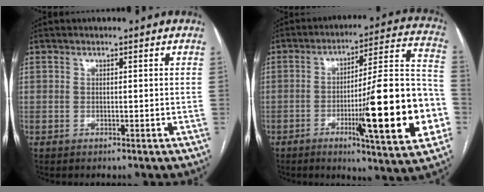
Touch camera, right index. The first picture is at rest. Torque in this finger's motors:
{"motor_torque": [1.52, -0.62, 0.91, 0.21]}